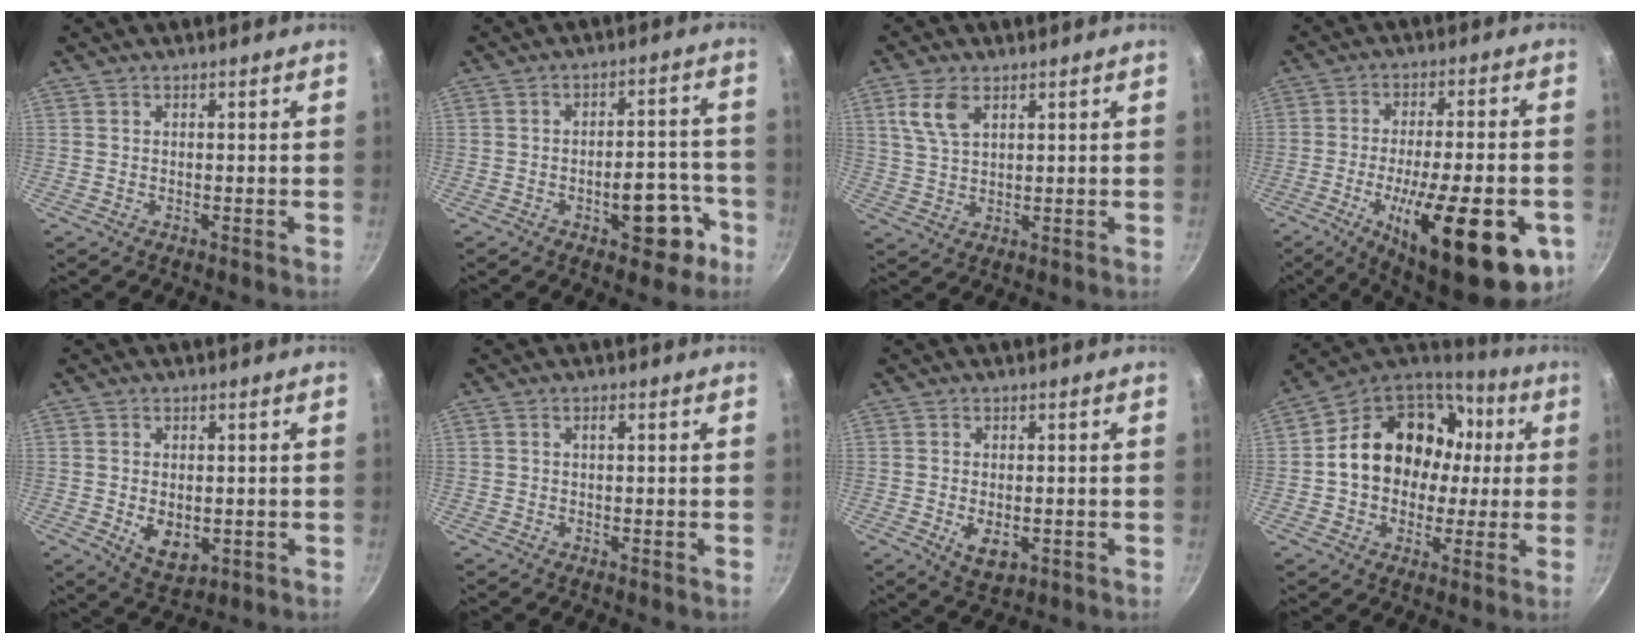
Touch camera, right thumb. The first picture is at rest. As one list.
[{"total": 10.1, "force": [-4.6, 5.1, 7.4], "torque": [-0.061, 0.044, -0.051]}, {"total": 6.4, "force": [3.0, 3.4, 4.6], "torque": [-0.088, -0.007, 0.062]}, {"total": 25.5, "force": [-9.2, 7.8, 22.5], "torque": [-0.297, 0.006, -0.130]}, {"total": 6.5, "force": [-0.8, 4.3, 4.8], "torque": [-0.067, -0.013, 0.002]}, {"total": 0.9, "force": [0.1, 0.4, 0.8], "torque": [-0.015, 0.005, 0.003]}, {"total": 5.0, "force": [-1.1, 2.9, 3.8], "torque": [-0.058, -0.008, -0.007]}, {"total": 21.0, "force": [2.2, 16.5, 12.8], "torque": [-0.189, 0.046, 0.034]}]